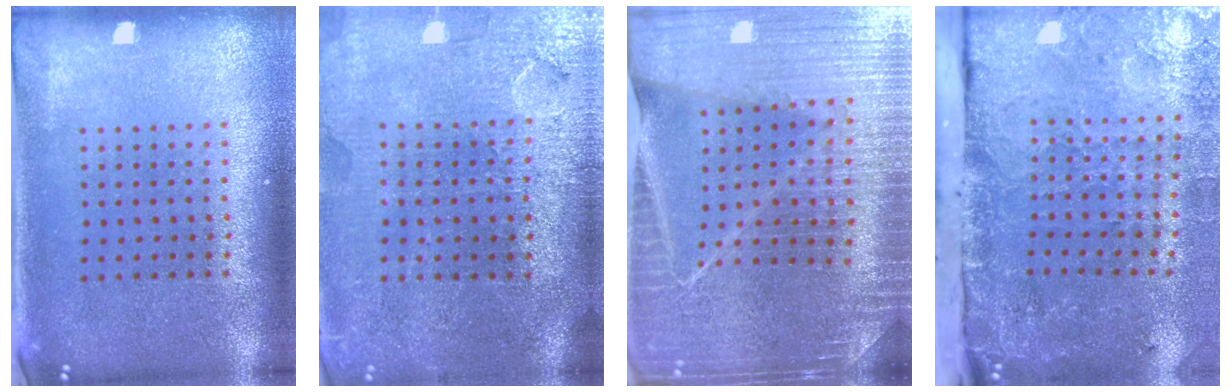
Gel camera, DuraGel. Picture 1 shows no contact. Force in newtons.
{"total": 3.6, "press": 3.4, "slide": 1.4}
{"total": 4.5, "press": 4.3, "slide": 1.6}
{"total": 5.0, "press": 3.6, "slide": 3.4}